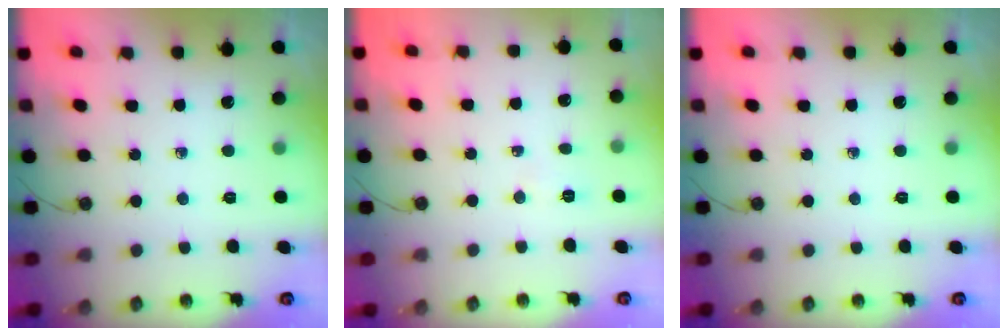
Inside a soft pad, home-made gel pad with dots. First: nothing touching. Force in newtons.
{"total": 2.8, "press": 2.6, "slide": 0.9}
{"total": 0.0}